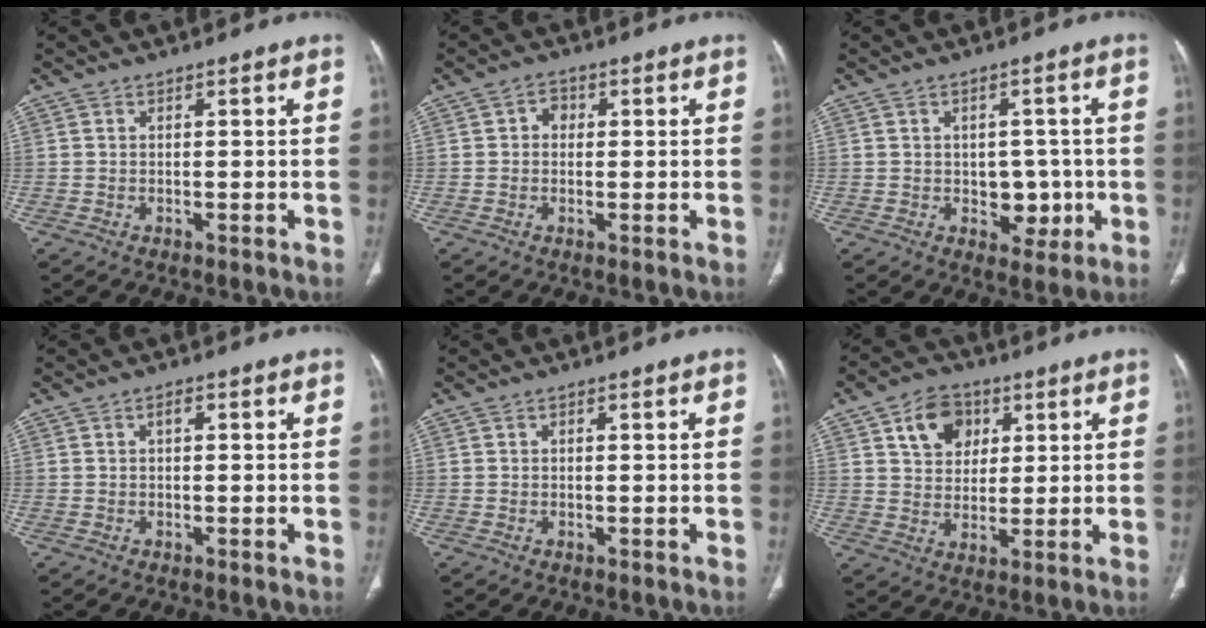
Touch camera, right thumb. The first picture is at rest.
{"total": 2.6, "force": [0.4, 2.2, 1.3], "torque": [-0.006, 0.006, 0.001]}
{"total": 6.2, "force": [-0.9, 4.7, 3.9], "torque": [-0.014, 0.004, -0.004]}
{"total": 1.5, "force": [0.4, 0.8, 1.2], "torque": [-0.020, 0.008, 0.006]}
{"total": 0.5, "force": [0.2, 0.3, 0.4], "torque": [-0.004, 0.001, 0.002]}
{"total": 9.9, "force": [4.1, 7.5, 5.1], "torque": [-0.050, -0.011, 0.070]}